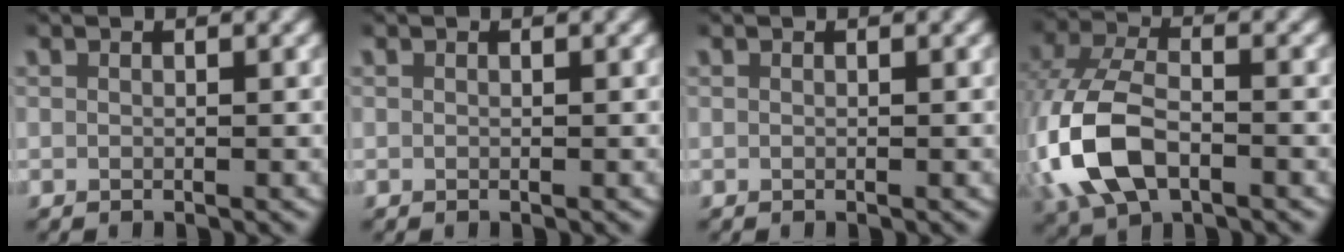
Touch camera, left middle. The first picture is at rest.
{"total": 0.0}
{"total": 0.0}
{"total": 7.9, "force": [-1.2, 5.2, 5.8], "torque": [-0.171, -0.024, -0.010]}